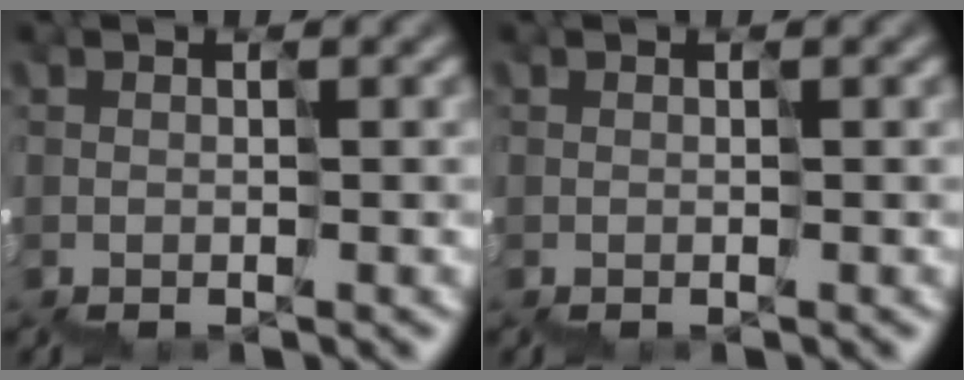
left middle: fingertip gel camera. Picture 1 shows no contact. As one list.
[{"total": 0.0}]